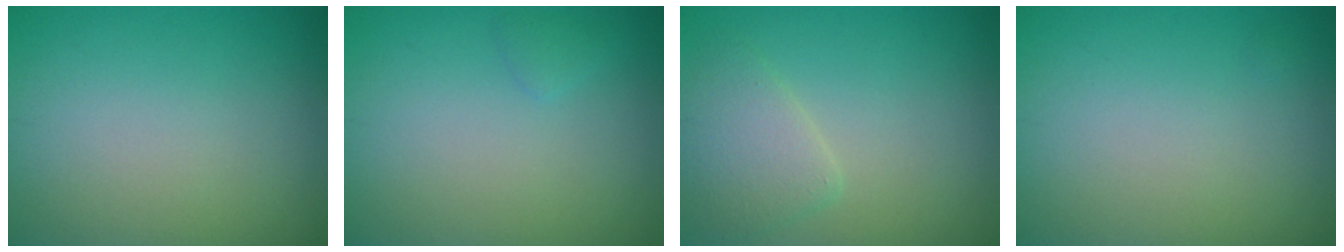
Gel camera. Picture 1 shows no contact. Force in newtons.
{"total": 0.7, "press": 0.7, "slide": 0.0}
{"total": 2.9, "press": 2.9, "slide": 0.2}
{"total": 0.0}